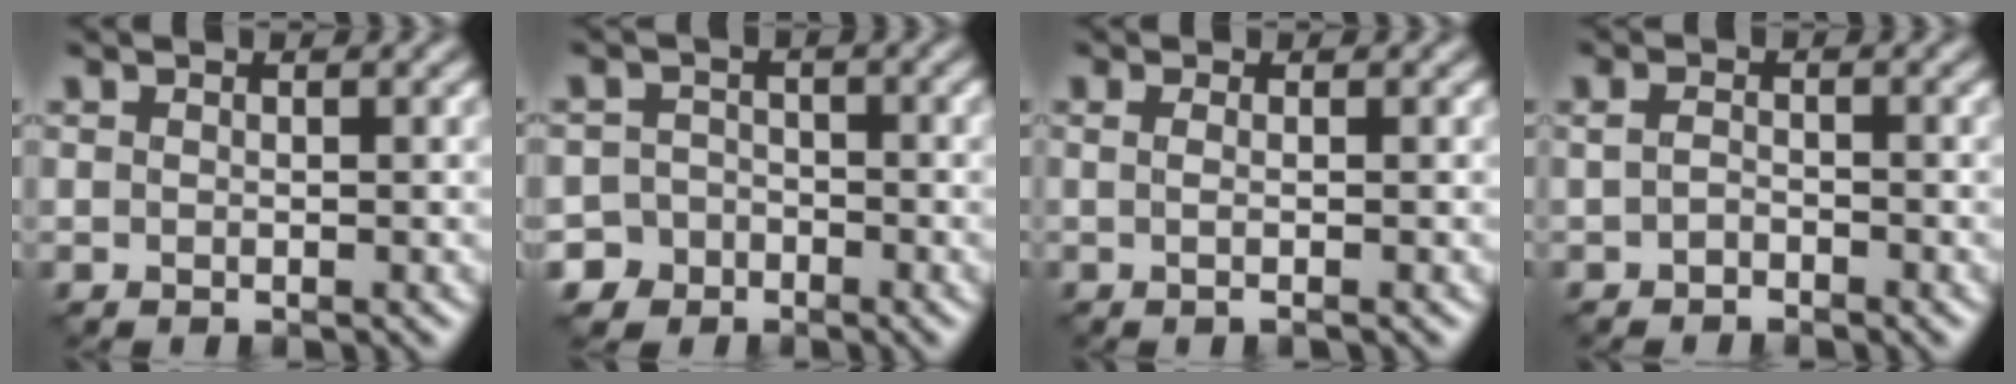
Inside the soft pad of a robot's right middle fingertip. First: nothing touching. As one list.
[{"total": 5.5, "force": [-4.0, 3.8, 0.7], "torque": [0.008, -0.005, -0.069]}, {"total": 1.3, "force": [0.0, 0.1, 1.3], "torque": [-0.029, 0.003, -0.002]}, {"total": 1.1, "force": [-0.6, 0.5, 0.9], "torque": [-0.027, 0.002, -0.013]}]